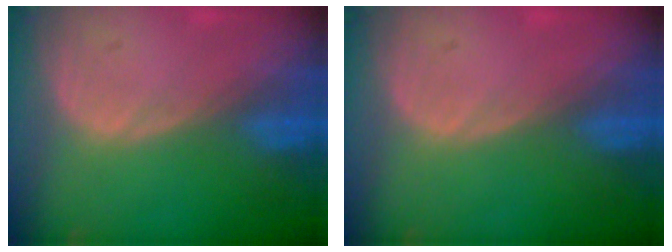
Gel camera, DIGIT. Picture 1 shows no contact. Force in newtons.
{"total": 0.0}